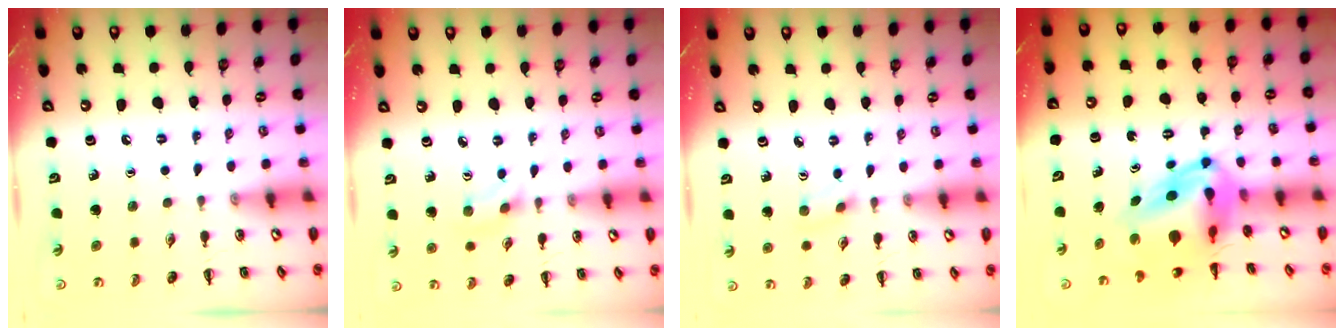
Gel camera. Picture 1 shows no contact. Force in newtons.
{"total": 1.9, "press": 1.7, "slide": 0.8}
{"total": 1.7, "press": 1.6, "slide": 0.7}
{"total": 9.0, "press": 8.6, "slide": 2.7}